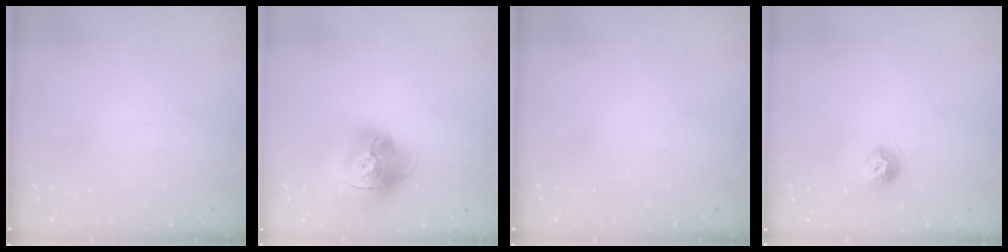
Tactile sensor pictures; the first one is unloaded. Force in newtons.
{"total": 17.0, "press": 16.9, "slide": 1.7}
{"total": 0.0}
{"total": 7.0, "press": 6.9, "slide": 0.5}